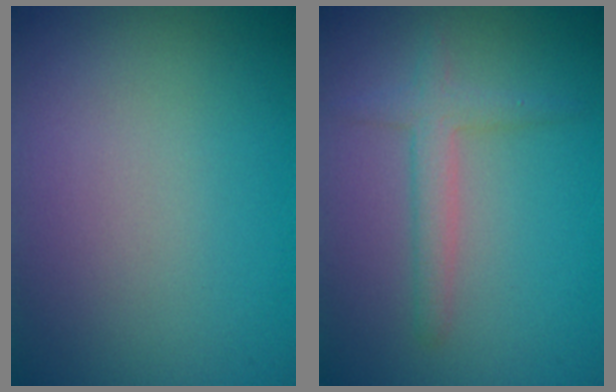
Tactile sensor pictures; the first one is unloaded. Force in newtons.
{"total": 2.4, "press": 2.4, "slide": 0.0}